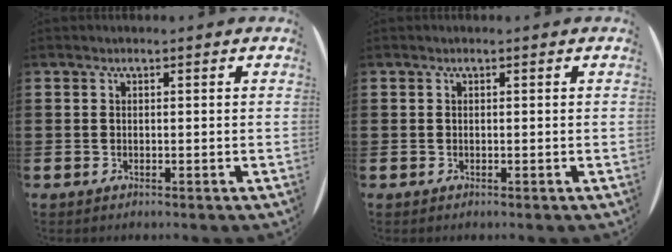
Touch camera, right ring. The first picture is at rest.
{"total": 0.0}